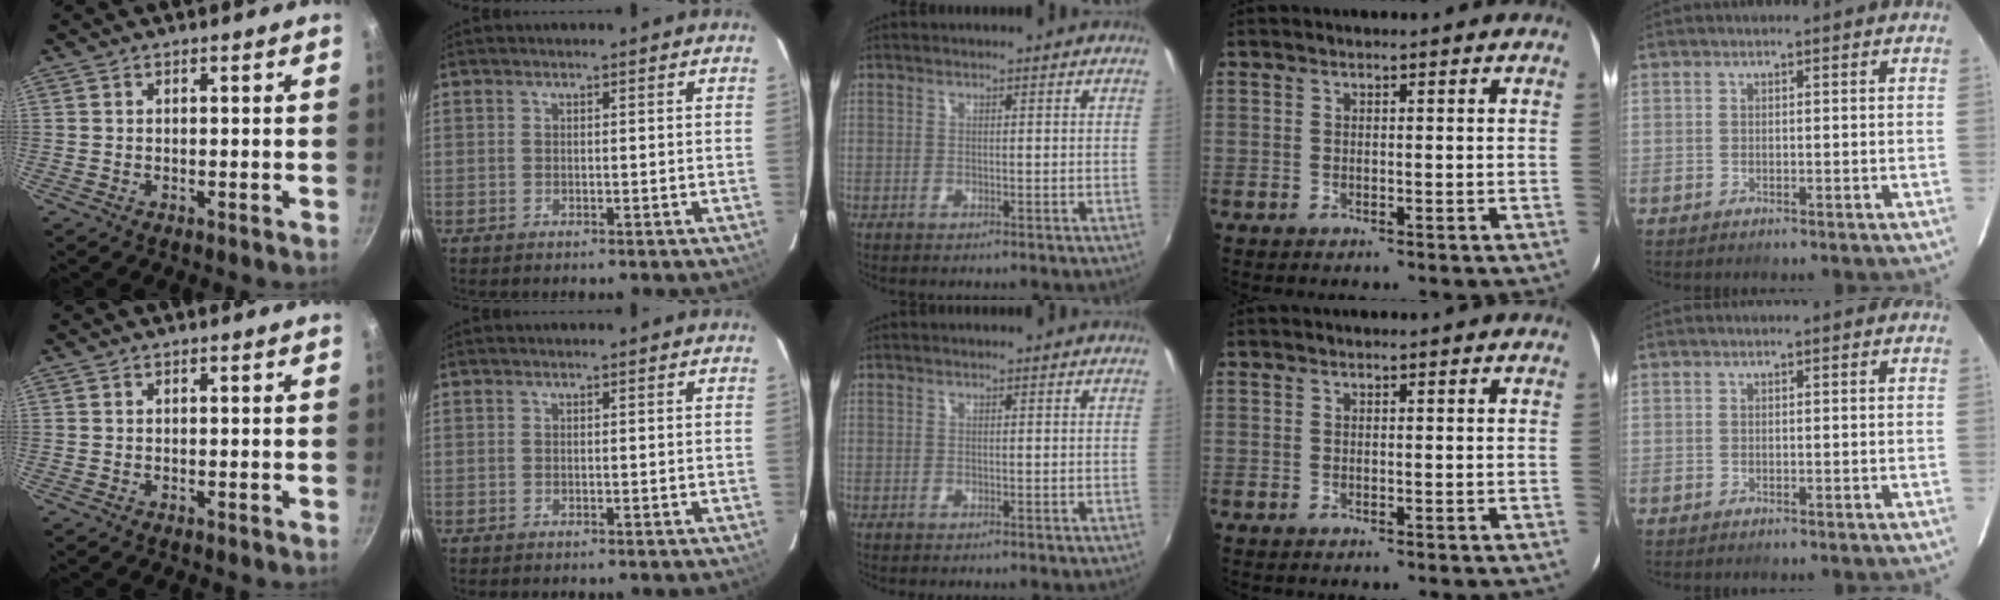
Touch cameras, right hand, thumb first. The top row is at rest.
{}